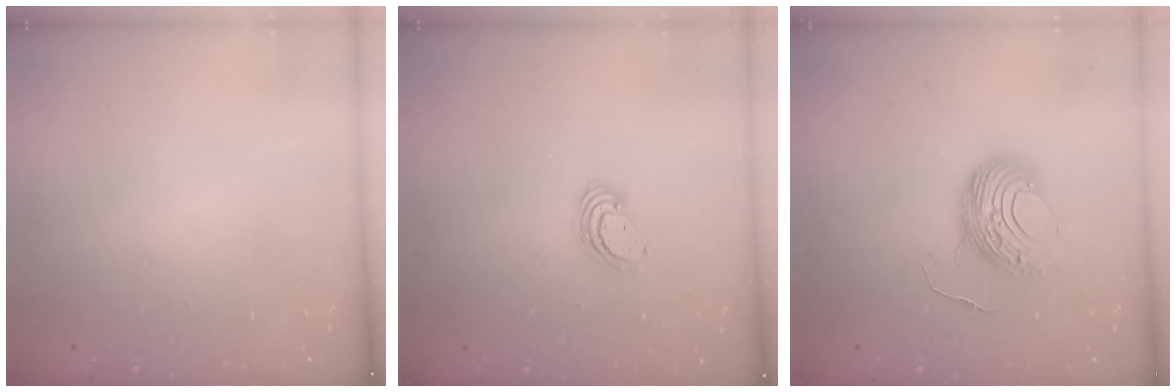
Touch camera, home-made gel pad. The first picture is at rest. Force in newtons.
{"total": 4.0, "press": 3.9, "slide": 0.2}
{"total": 10.3, "press": 10.3, "slide": 0.7}